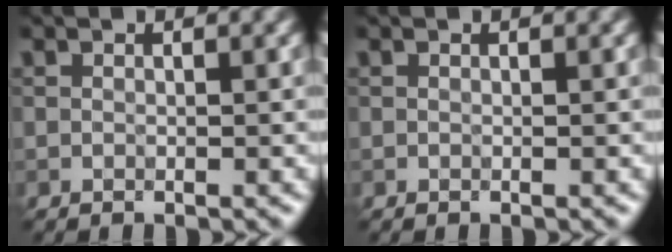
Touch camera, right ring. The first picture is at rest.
{"total": 0.0}